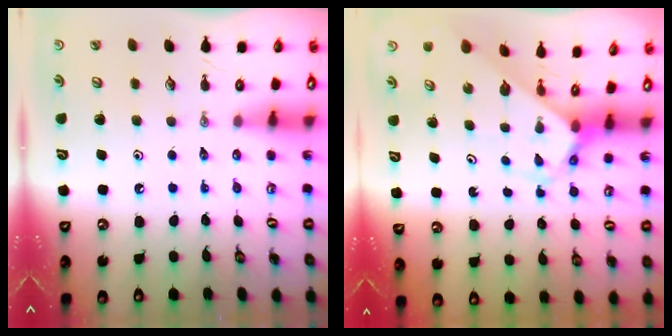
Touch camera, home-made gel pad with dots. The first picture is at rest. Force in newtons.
{"total": 2.9, "press": 2.9, "slide": 0.2}